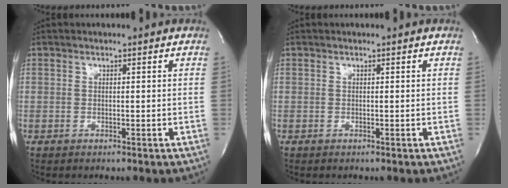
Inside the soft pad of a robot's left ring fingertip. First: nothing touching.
{"total": 0.0}